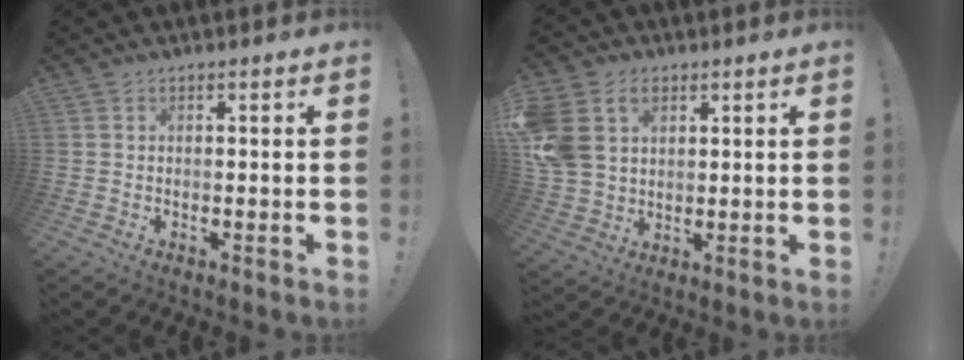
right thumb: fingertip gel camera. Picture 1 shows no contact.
{"total": 12.5, "force": [5.1, 9.3, 6.6], "torque": [-0.135, -0.021, 0.098]}